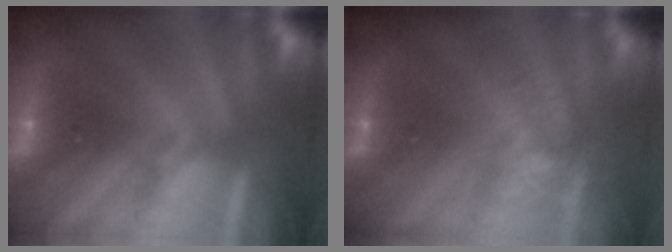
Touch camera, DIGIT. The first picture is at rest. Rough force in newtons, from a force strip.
{"total": 3.1}